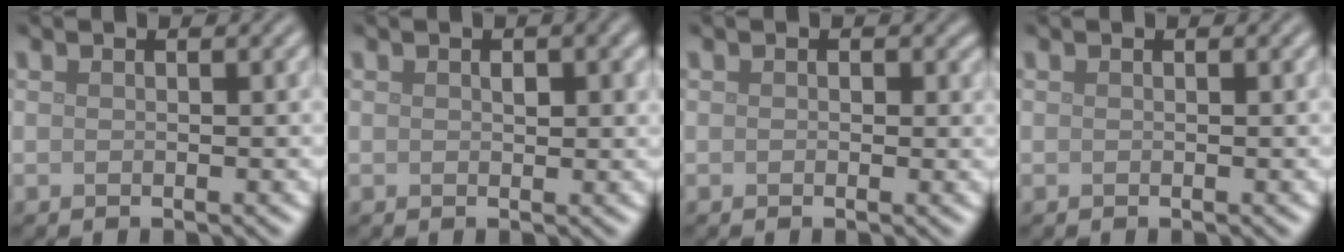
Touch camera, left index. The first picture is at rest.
{"total": 1.2, "force": [0.3, 0.7, 0.9], "torque": [-0.011, -0.001, 0.006]}
{"total": 0.5, "force": [0.1, 0.5, 0.2], "torque": [0.001, -0.004, -0.001]}
{"total": 0.0}